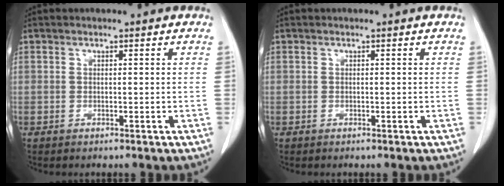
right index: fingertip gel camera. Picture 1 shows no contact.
{"total": 0.0}